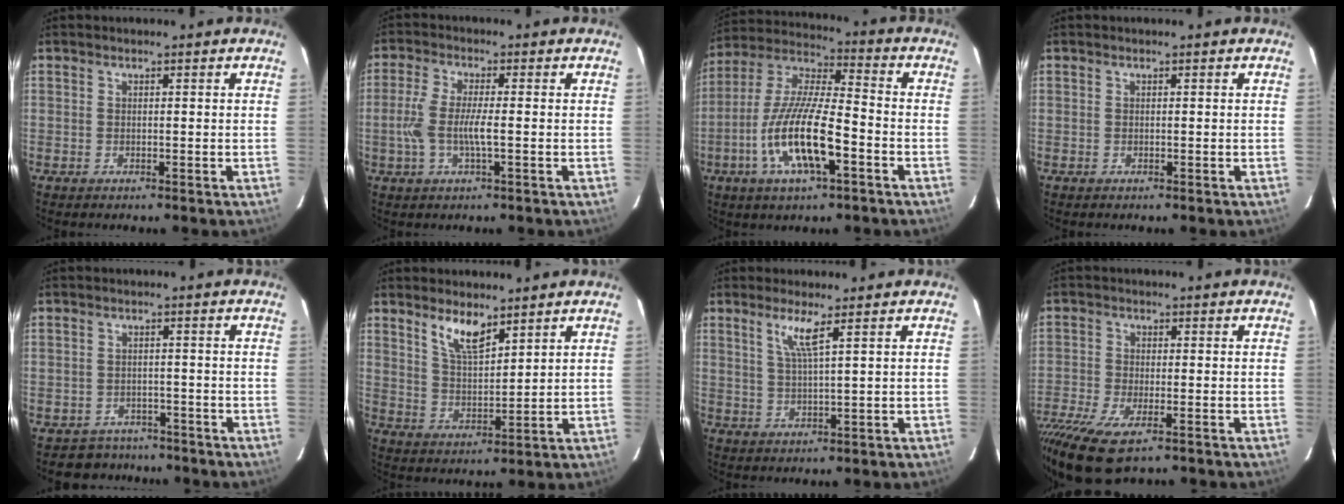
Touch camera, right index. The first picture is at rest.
{"total": 6.5, "force": [-1.3, 1.0, 6.3], "torque": [-0.134, -0.003, -0.025]}
{"total": 15.9, "force": [-6.1, 4.1, 14.1], "torque": [-0.288, -0.013, -0.118]}
{"total": 0.0}
{"total": 5.2, "force": [-4.0, 3.3, -0.6], "torque": [0.003, 0.028, -0.060]}
{"total": 7.0, "force": [5.0, 2.3, 4.4], "torque": [-0.079, -0.001, 0.101]}
{"total": 4.2, "force": [2.3, -0.4, 3.4], "torque": [-0.070, -0.006, 0.047]}
{"total": 15.3, "force": [-9.4, 5.8, 10.7], "torque": [-0.245, -0.070, -0.169]}